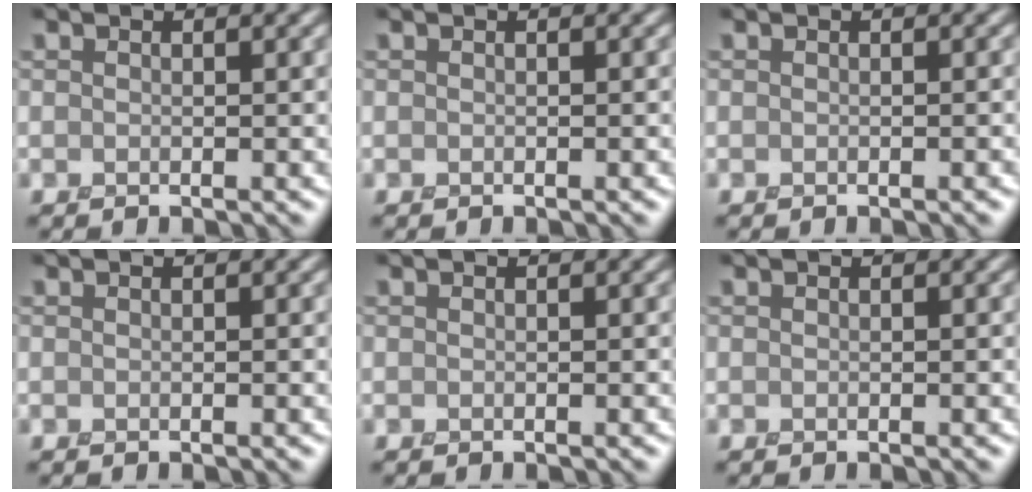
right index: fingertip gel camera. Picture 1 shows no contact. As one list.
[{"total": 0.0}, {"total": 0.7, "force": [-0.5, 0.2, 0.5], "torque": [-0.009, -0.004, -0.007]}, {"total": 0.0}, {"total": 0.0}, {"total": 0.0}]